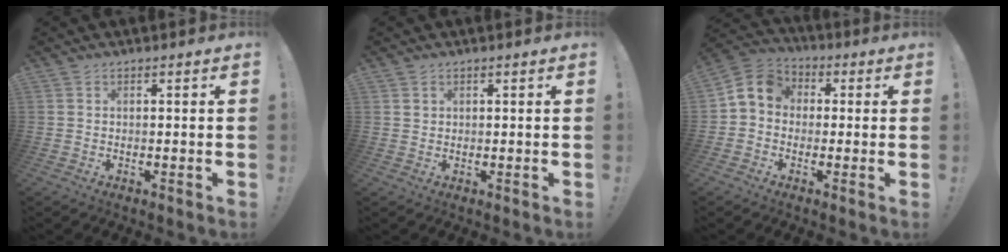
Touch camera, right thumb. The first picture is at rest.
{"total": 1.0, "force": [0.6, 0.8, 0.2], "torque": [-0.003, 0.001, 0.011]}
{"total": 8.0, "force": [0.5, 6.8, 4.2], "torque": [-0.073, 0.016, 0.015]}